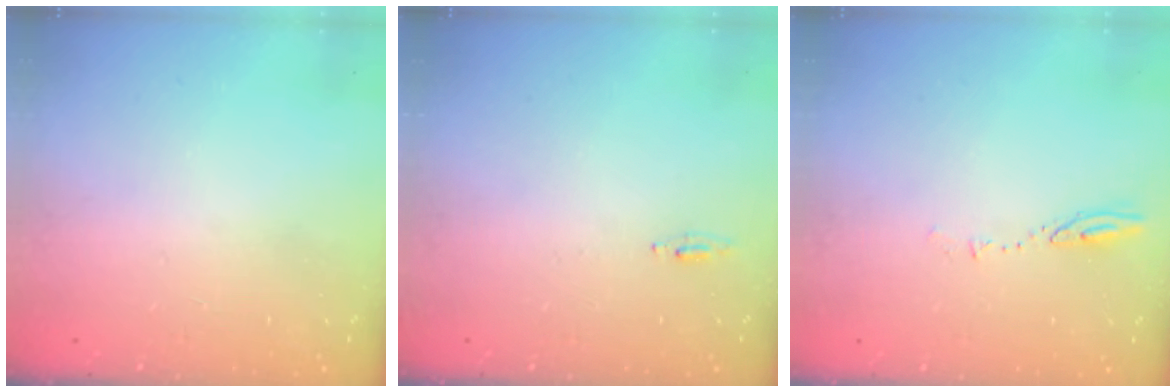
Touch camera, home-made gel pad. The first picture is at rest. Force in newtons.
{"total": 4.6, "press": 4.4, "slide": 1.6}
{"total": 4.5, "press": 4.4, "slide": 0.5}